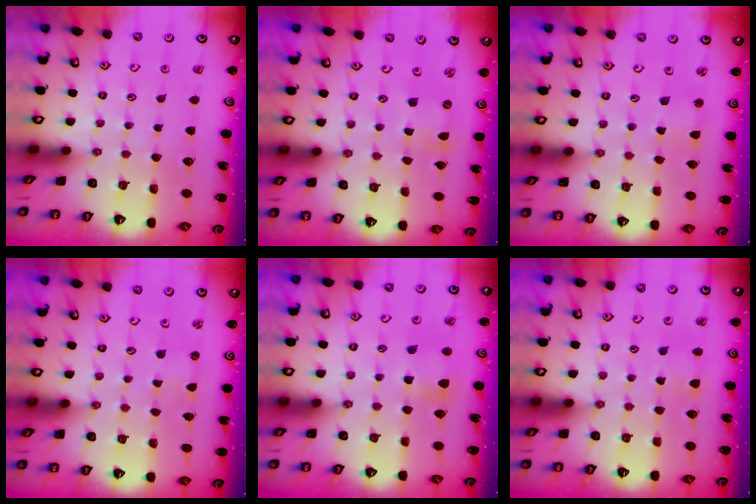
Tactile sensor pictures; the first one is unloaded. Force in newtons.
{"total": 0.7, "press": 0.6, "slide": 0.3}
{"total": 3.0, "press": 3.0, "slide": 0.3}
{"total": 1.1, "press": 1.1, "slide": 0.2}
{"total": 5.5, "press": 5.5, "slide": 0.8}
{"total": 3.9, "press": 3.9, "slide": 0.6}